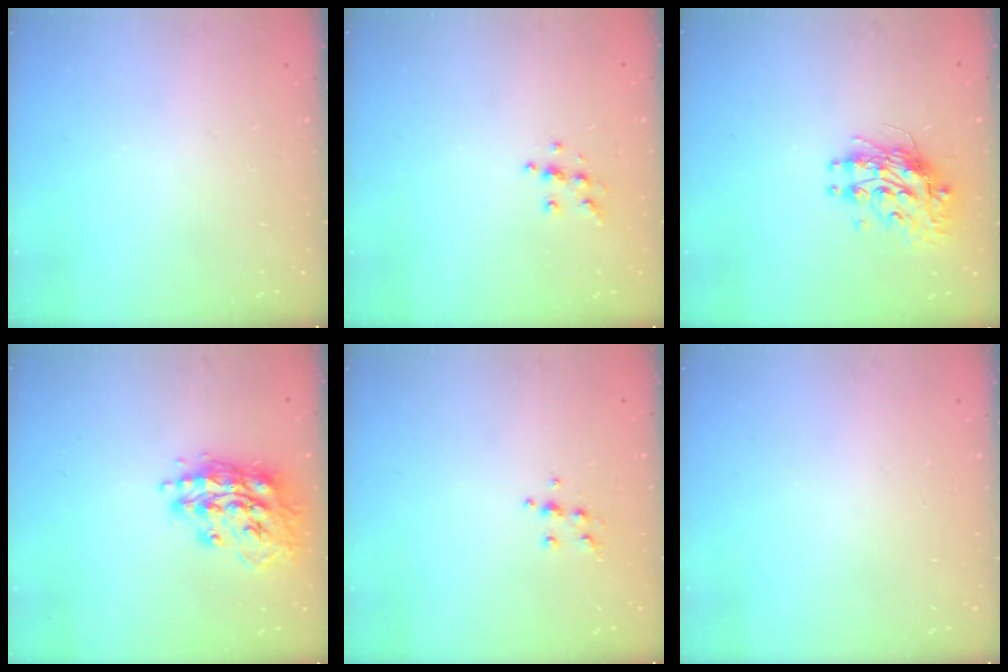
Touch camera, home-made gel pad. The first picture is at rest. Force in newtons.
{"total": 5.6, "press": 5.6, "slide": 0.5}
{"total": 10.0, "press": 10.0, "slide": 0.4}
{"total": 16.9, "press": 16.8, "slide": 1.5}
{"total": 5.4, "press": 5.3, "slide": 1.1}
{"total": 0.0}